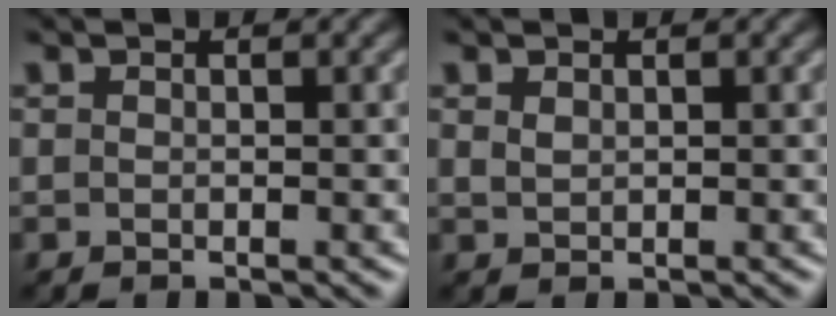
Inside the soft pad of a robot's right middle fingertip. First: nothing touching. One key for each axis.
{"total": 0.8, "fx": 0.5, "fy": 0.4, "fz": 0.4, "tx": -0.014, "ty": -0.001, "tz": 0.012}